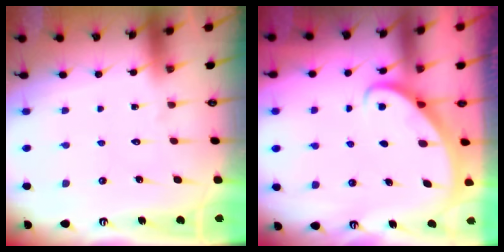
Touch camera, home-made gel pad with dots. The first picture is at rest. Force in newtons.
{"total": 2.9, "press": 2.9, "slide": 0.2}